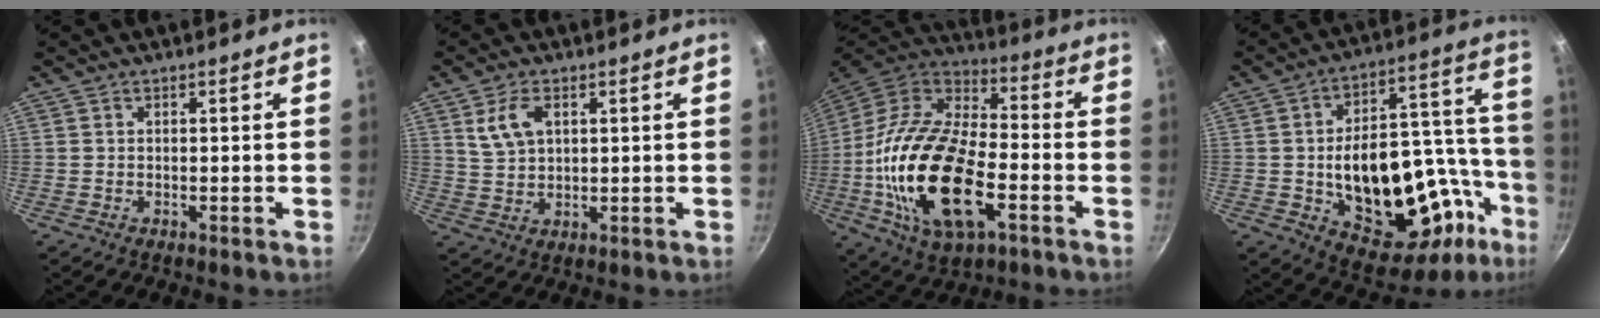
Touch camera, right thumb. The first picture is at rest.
{"total": 6.1, "force": [2.4, 3.6, 4.3], "torque": [-0.080, -0.004, 0.054]}
{"total": 27.0, "force": [-6.9, 13.4, 22.4], "torque": [-0.449, 0.013, -0.118]}
{"total": 27.1, "force": [-8.4, 14.2, 21.5], "torque": [-0.277, 0.057, -0.097]}